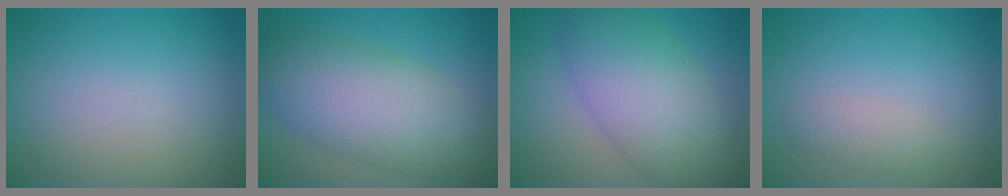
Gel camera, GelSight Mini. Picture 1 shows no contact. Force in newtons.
{"total": 8.9, "press": 8.9, "slide": 0.2}
{"total": 8.2, "press": 8.2, "slide": 0.2}
{"total": 1.4, "press": 1.4, "slide": 0.1}